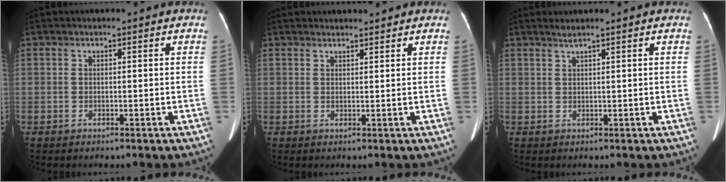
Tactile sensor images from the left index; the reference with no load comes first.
{"total": 2.4, "force": [2.4, 0.3, 0.4], "torque": [-0.010, 0.011, 0.034]}
{"total": 1.3, "force": [1.0, -0.4, 0.7], "torque": [-0.022, 0.005, 0.025]}